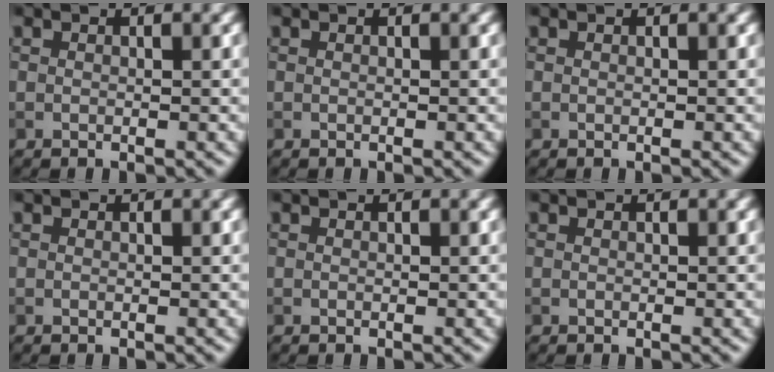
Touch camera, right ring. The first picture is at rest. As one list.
[{"total": 0.0}, {"total": 0.0}, {"total": 0.0}, {"total": 0.0}, {"total": 0.0}]